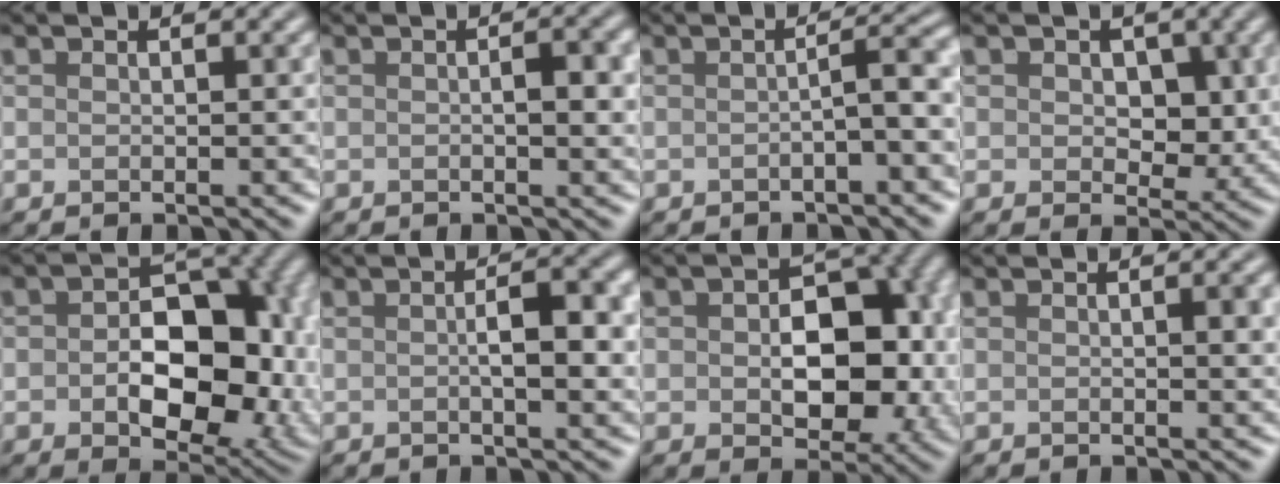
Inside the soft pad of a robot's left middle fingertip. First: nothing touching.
{"total": 2.5, "force": [0.0, 0.7, 2.4], "torque": [-0.038, 0.001, -0.001]}
{"total": 2.8, "force": [-0.7, 0.4, 2.7], "torque": [-0.039, 0.016, -0.017]}
{"total": 3.9, "force": [0.8, 2.6, 2.8], "torque": [-0.039, -0.008, 0.007]}
{"total": 12.0, "force": [-1.0, 7.6, 9.2], "torque": [-0.114, -0.010, -0.007]}
{"total": 4.2, "force": [0.0, 1.1, 4.1], "torque": [-0.065, 0.003, 0.000]}
{"total": 10.2, "force": [-0.2, 6.5, 7.8], "torque": [-0.100, -0.007, 0.003]}
{"total": 2.1, "force": [0.2, 0.5, 2.0], "torque": [-0.022, 0.003, 0.002]}